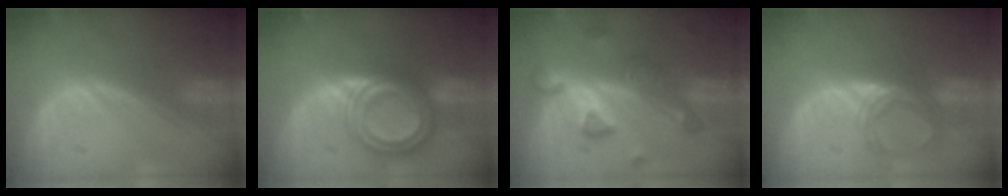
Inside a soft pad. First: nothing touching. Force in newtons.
{"total": 7.9, "press": 7.9, "slide": 0.5}
{"total": 8.0, "press": 7.2, "slide": 3.5}
{"total": 5.1, "press": 4.5, "slide": 2.3}